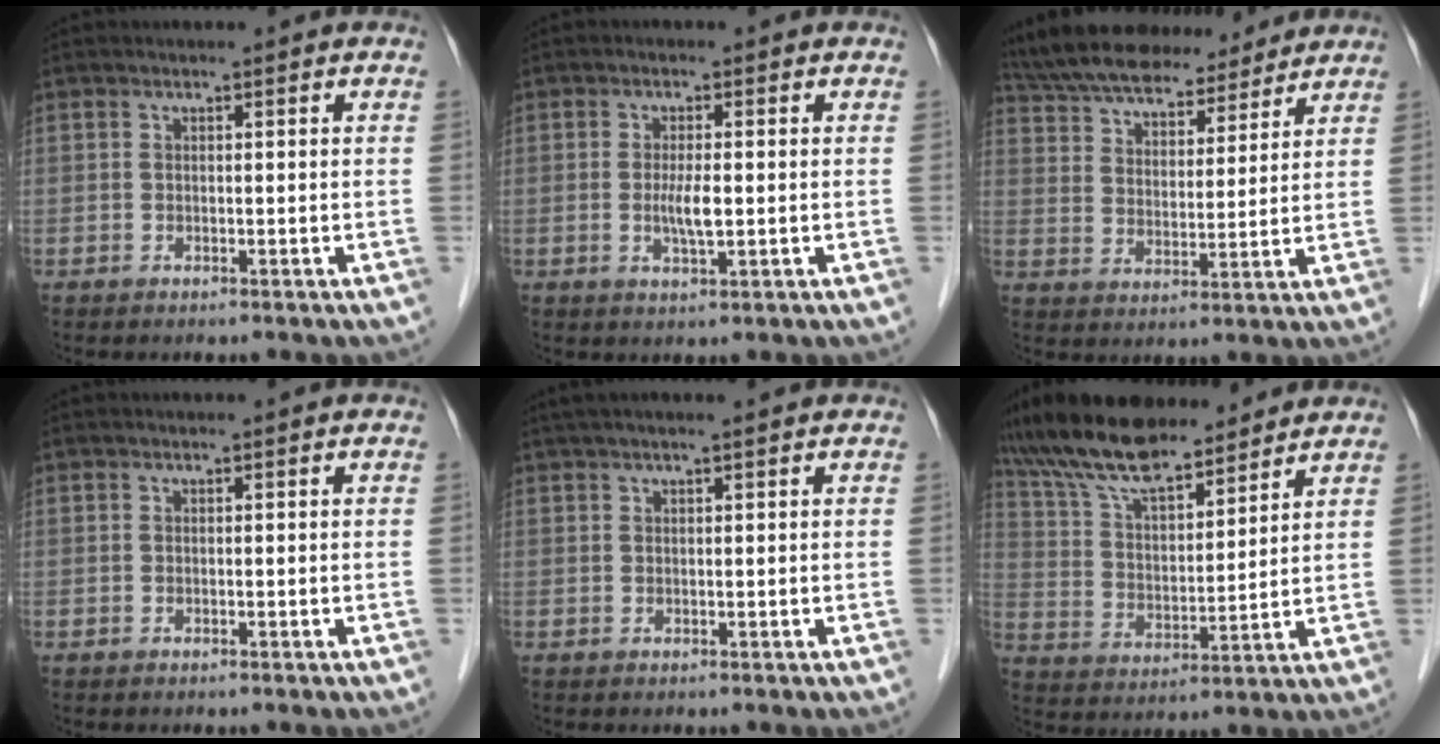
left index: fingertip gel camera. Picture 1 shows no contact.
{"total": 3.4, "force": [-0.3, 0.6, 3.3], "torque": [-0.068, -0.006, -0.004]}
{"total": 19.4, "force": [17.2, 5.4, 7.1], "torque": [-0.135, 0.032, 0.273]}
{"total": 0.0}
{"total": 4.9, "force": [3.9, 0.2, 3.0], "torque": [-0.047, 0.035, 0.063]}
{"total": 14.0, "force": [12.2, 3.5, 6.0], "torque": [-0.114, 0.021, 0.226]}